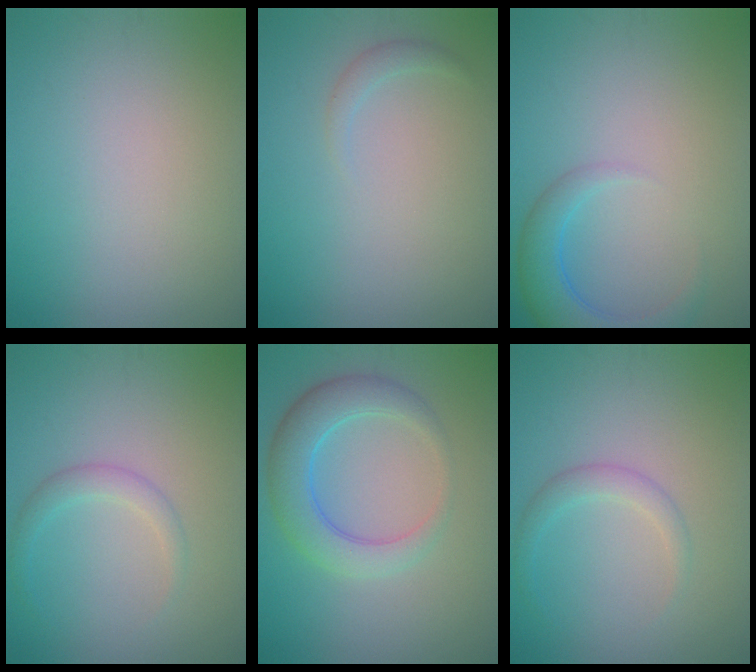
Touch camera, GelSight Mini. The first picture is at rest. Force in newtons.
{"total": 1.0, "press": 1.0, "slide": 0.1}
{"total": 4.1, "press": 4.1, "slide": 0.2}
{"total": 1.8, "press": 1.8, "slide": 0.1}
{"total": 5.0, "press": 5.0, "slide": 0.3}
{"total": 1.8, "press": 1.8, "slide": 0.1}